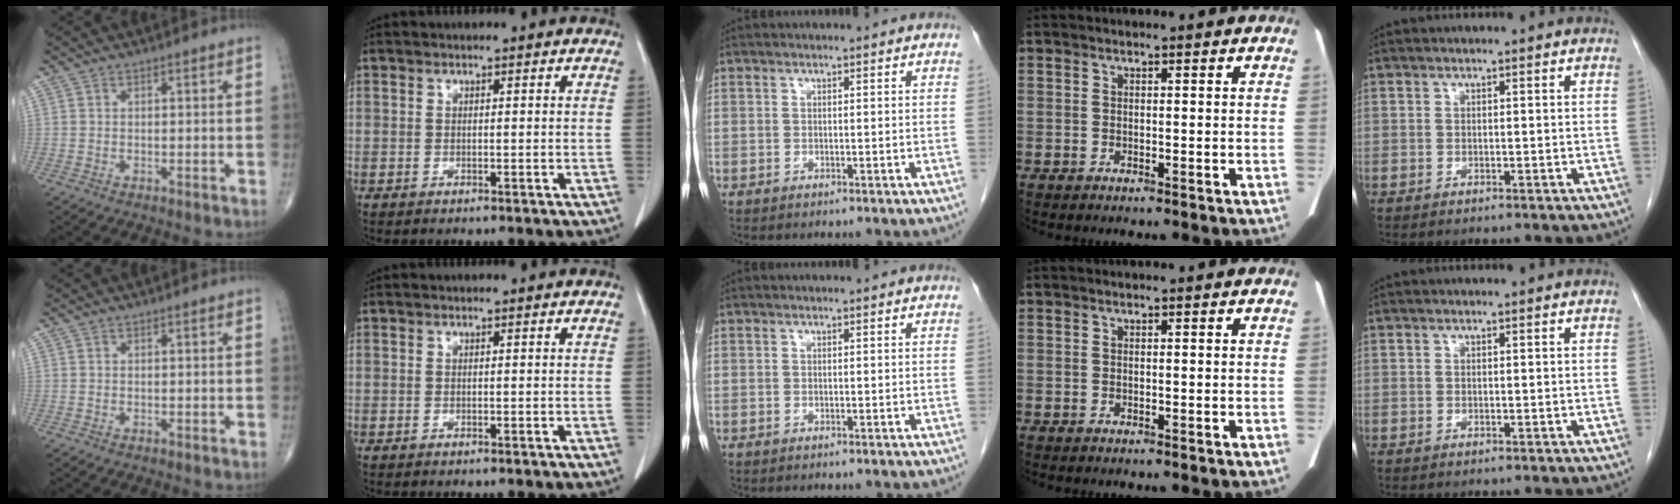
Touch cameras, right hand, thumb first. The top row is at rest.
{}